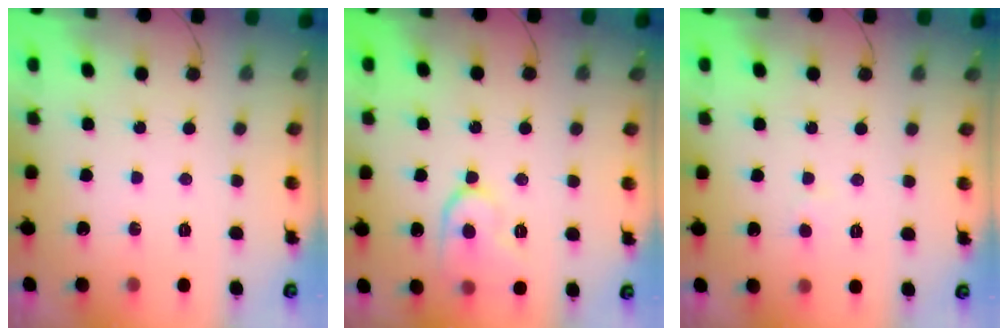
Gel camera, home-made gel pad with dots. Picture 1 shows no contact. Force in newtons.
{"total": 10.3, "press": 10.2, "slide": 0.8}
{"total": 2.0, "press": 2.0, "slide": 0.2}